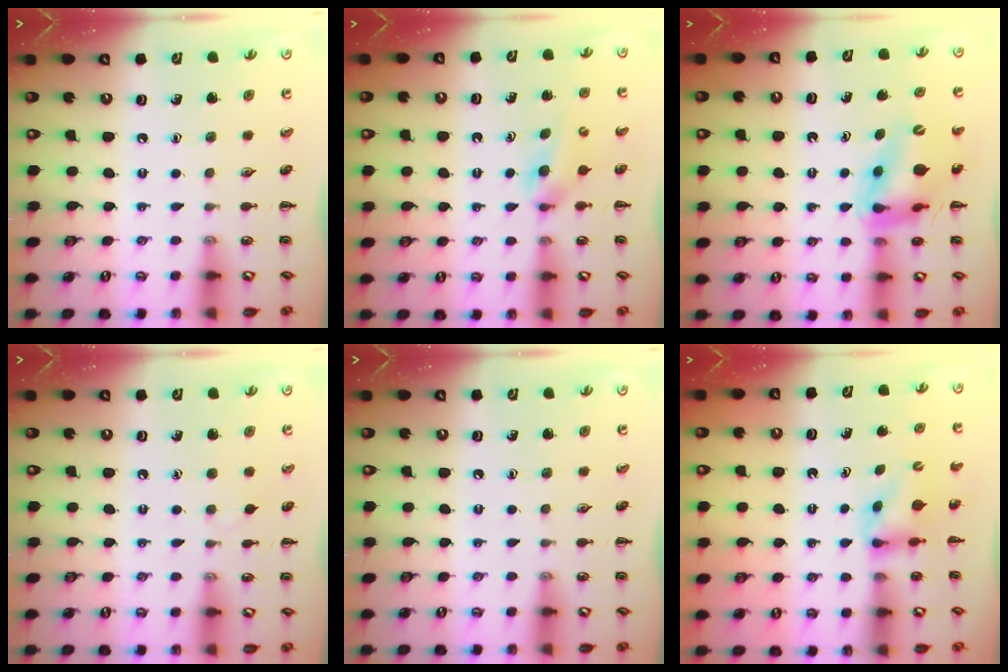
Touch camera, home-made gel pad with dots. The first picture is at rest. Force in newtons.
{"total": 3.9, "press": 3.7, "slide": 1.4}
{"total": 13.1, "press": 12.5, "slide": 3.8}
{"total": 2.3, "press": 2.1, "slide": 0.9}
{"total": 0.0}
{"total": 3.6, "press": 3.3, "slide": 1.4}